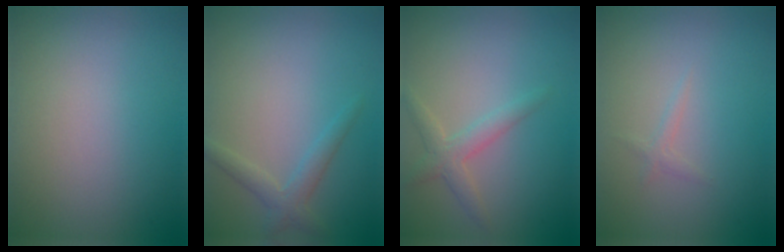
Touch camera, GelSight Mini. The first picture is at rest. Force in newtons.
{"total": 2.0, "press": 2.0, "slide": 0.2}
{"total": 2.2, "press": 2.2, "slide": 0.1}
{"total": 0.7, "press": 0.7, "slide": 0.0}